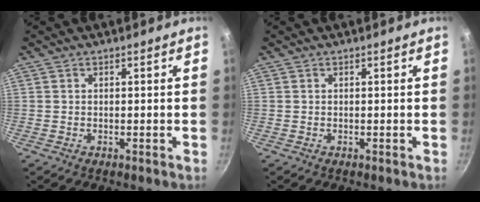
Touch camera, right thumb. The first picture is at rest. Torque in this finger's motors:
{"motor_torque": [0.01, 0.00, 0.00, 0.00, 0.00]}